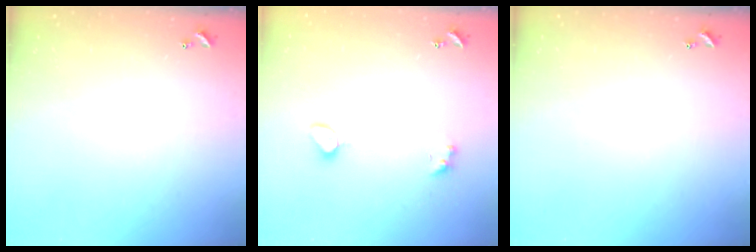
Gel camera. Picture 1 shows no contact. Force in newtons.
{"total": 2.1, "press": 2.0, "slide": 0.6}
{"total": 0.0}